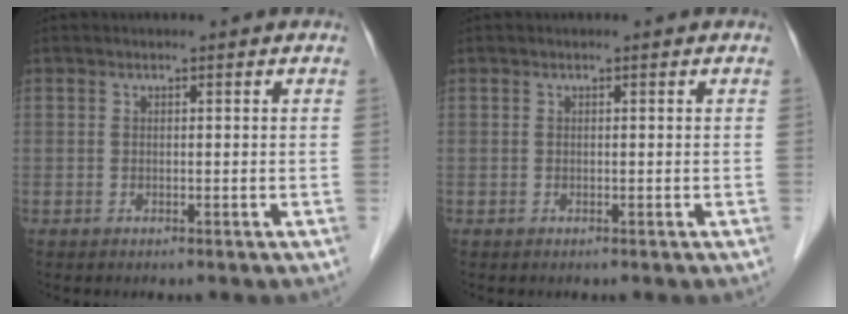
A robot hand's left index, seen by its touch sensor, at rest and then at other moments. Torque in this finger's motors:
{"motor_torque": [-0.02, 0.02, 0.00, 0.00]}